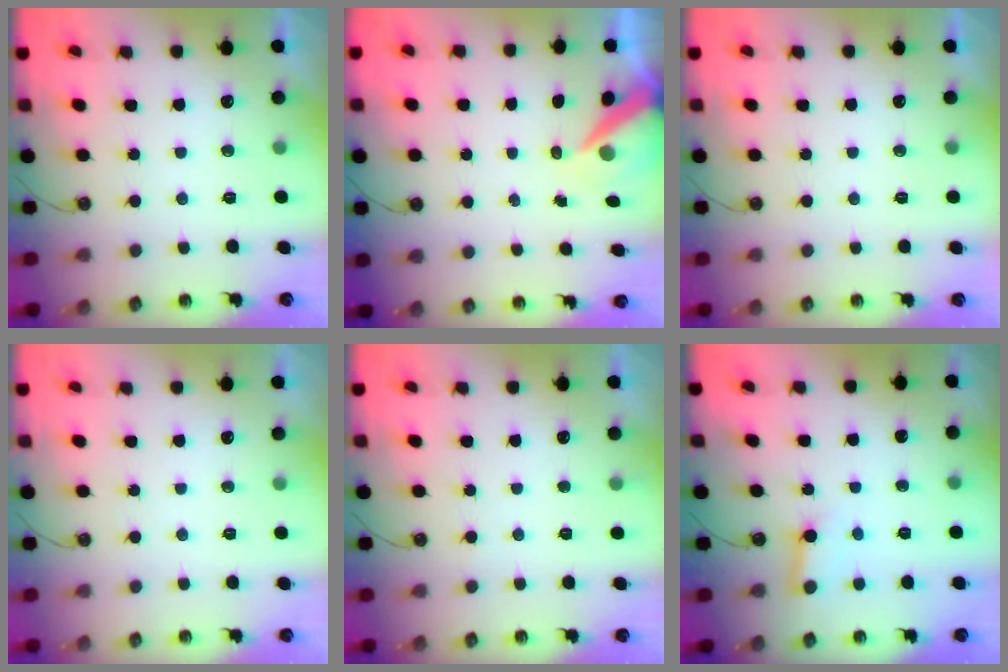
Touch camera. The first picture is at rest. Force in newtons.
{"total": 7.8, "press": 7.8, "slide": 0.8}
{"total": 0.0}
{"total": 0.0}
{"total": 4.4, "press": 4.3, "slide": 0.4}
{"total": 4.1, "press": 4.1, "slide": 0.6}